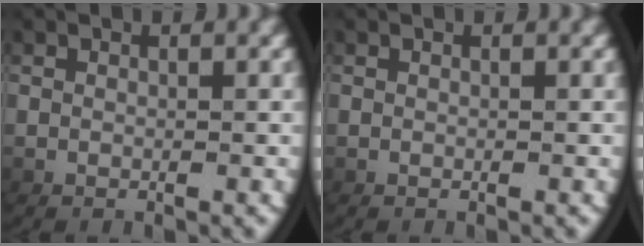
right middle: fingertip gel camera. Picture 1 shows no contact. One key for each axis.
{"total": 0.0}